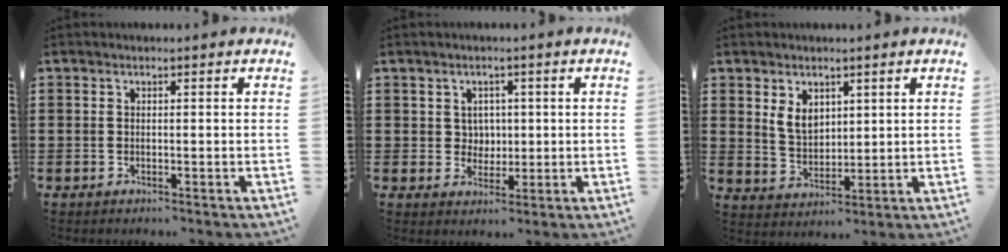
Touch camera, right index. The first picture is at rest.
{"total": 3.1, "force": [0.8, 2.9, 0.7], "torque": [-0.019, 0.008, 0.011]}
{"total": 4.6, "force": [2.1, 3.2, 2.5], "torque": [-0.051, 0.008, 0.037]}